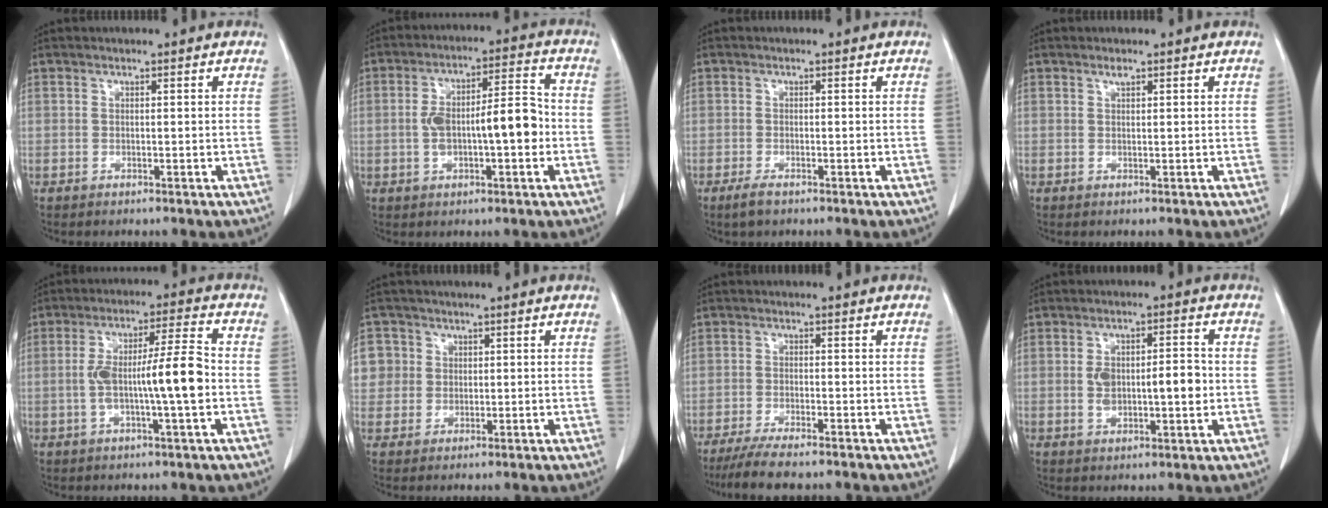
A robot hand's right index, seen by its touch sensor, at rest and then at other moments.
{"total": 10.3, "force": [-1.1, 3.1, 9.8], "torque": [-0.173, 0.031, -0.012]}
{"total": 1.9, "force": [-1.3, 0.7, 1.2], "torque": [-0.032, -0.004, -0.024]}
{"total": 0.8, "force": [0.7, 0.3, 0.3], "torque": [-0.004, 0.000, 0.010]}
{"total": 10.2, "force": [-1.4, 0.6, 10.1], "torque": [-0.177, 0.016, -0.025]}
{"total": 6.5, "force": [1.5, 6.3, 0.7], "torque": [-0.014, 0.022, 0.034]}
{"total": 6.8, "force": [-5.6, 0.7, 3.9], "torque": [-0.066, -0.016, -0.094]}
{"total": 7.7, "force": [-0.1, 3.2, 7.0], "torque": [-0.122, 0.016, 0.006]}